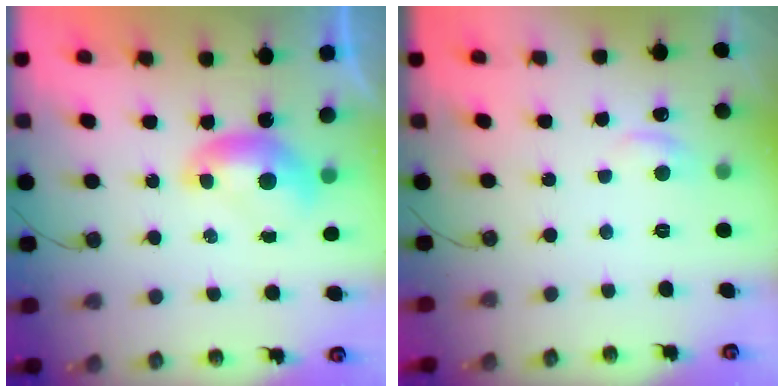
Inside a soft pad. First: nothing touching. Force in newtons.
{"total": 1.4, "press": 1.0, "slide": 0.9}